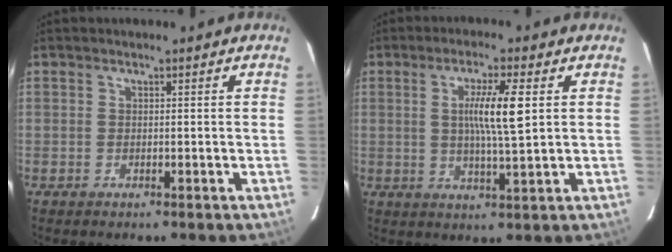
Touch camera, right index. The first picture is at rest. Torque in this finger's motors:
{"motor_torque": [0.63, 0.01, 0.34, 0.12]}